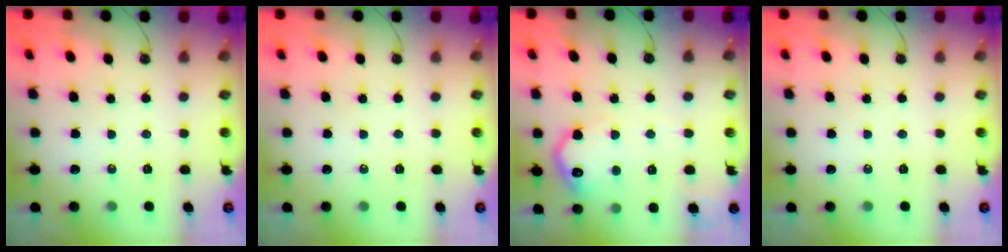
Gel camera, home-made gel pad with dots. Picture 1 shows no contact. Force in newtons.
{"total": 0.0}
{"total": 13.3, "press": 13.3, "slide": 0.7}
{"total": 0.0}